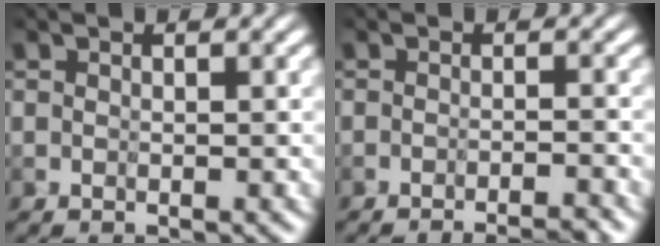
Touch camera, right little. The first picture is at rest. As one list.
[{"total": 4.0, "force": [-3.8, -1.0, 0.1], "torque": [0.014, -0.004, -0.057]}]